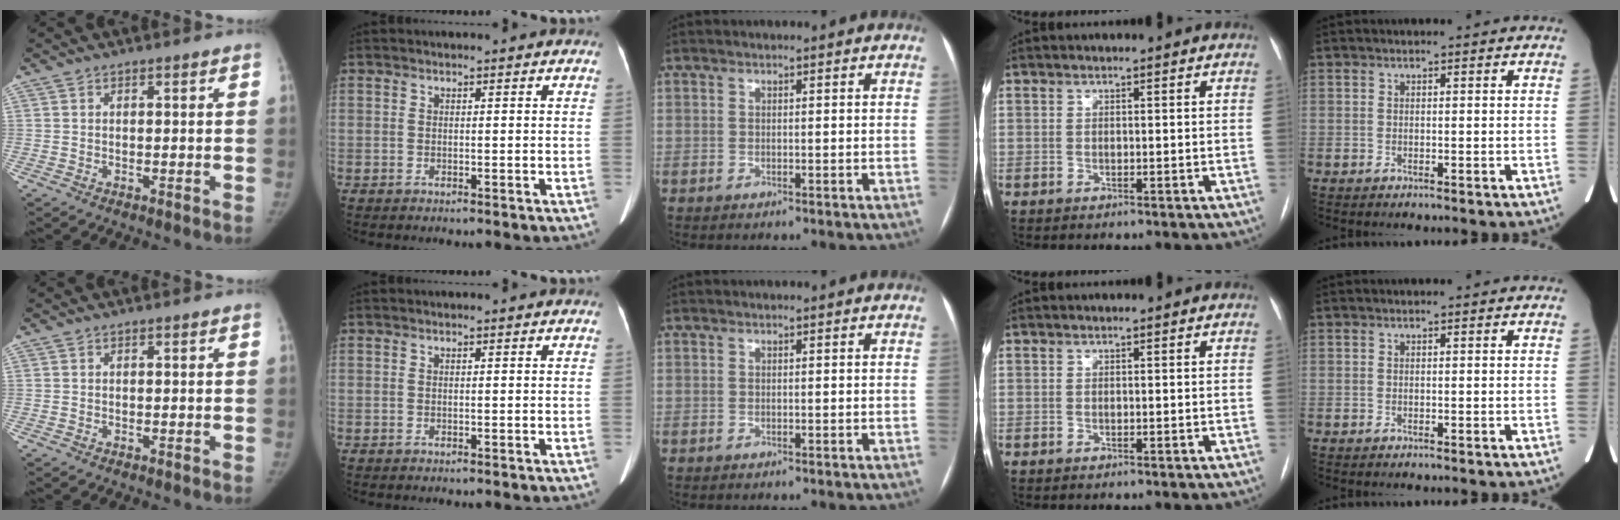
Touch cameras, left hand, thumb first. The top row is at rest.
{}